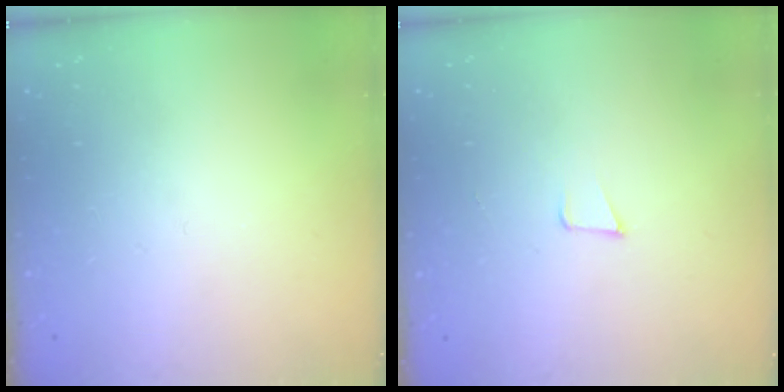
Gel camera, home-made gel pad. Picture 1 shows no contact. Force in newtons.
{"total": 3.6, "press": 2.4, "slide": 2.6}